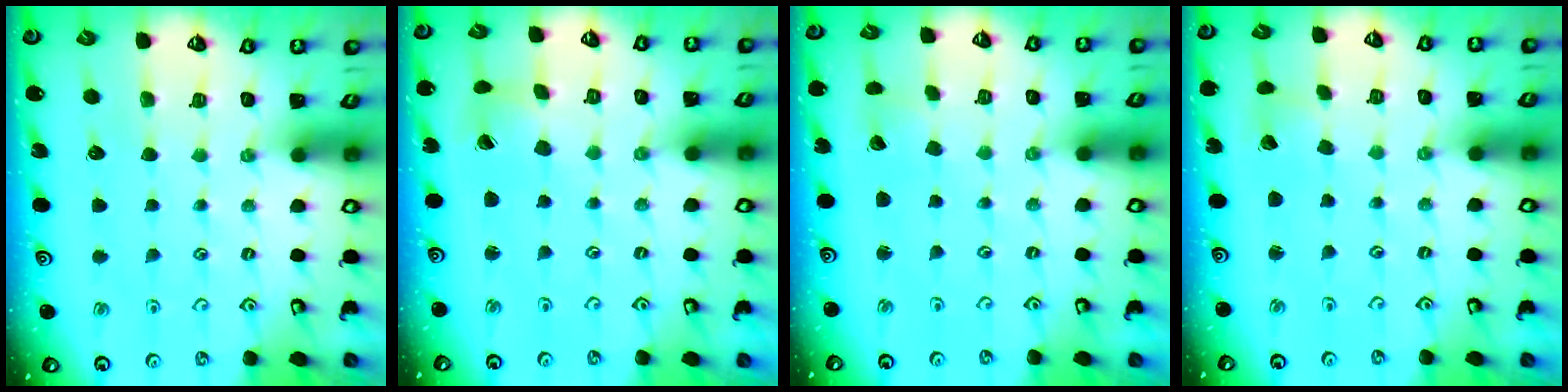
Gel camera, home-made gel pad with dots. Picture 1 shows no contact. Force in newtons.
{"total": 2.3, "press": 2.3, "slide": 0.3}
{"total": 2.1, "press": 2.1, "slide": 0.2}
{"total": 2.7, "press": 2.7, "slide": 0.2}